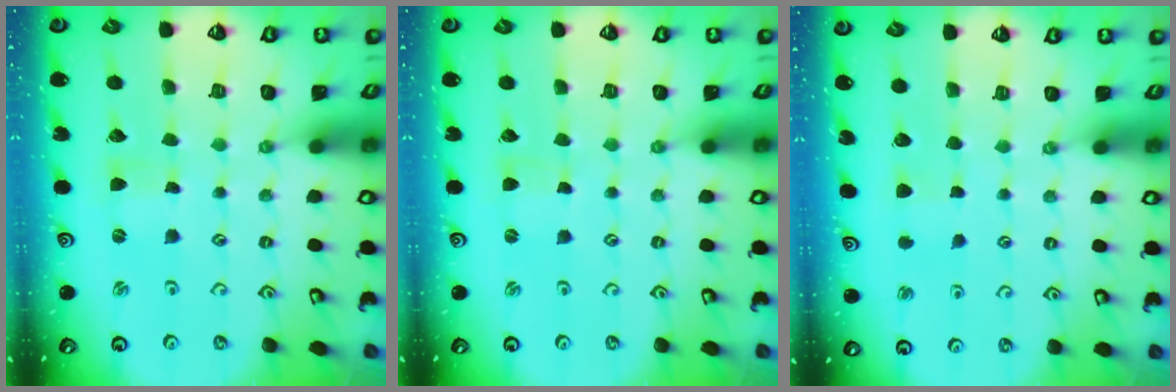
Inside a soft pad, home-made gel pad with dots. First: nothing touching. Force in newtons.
{"total": 0.6, "press": 0.6, "slide": 0.0}
{"total": 2.8, "press": 2.7, "slide": 0.7}